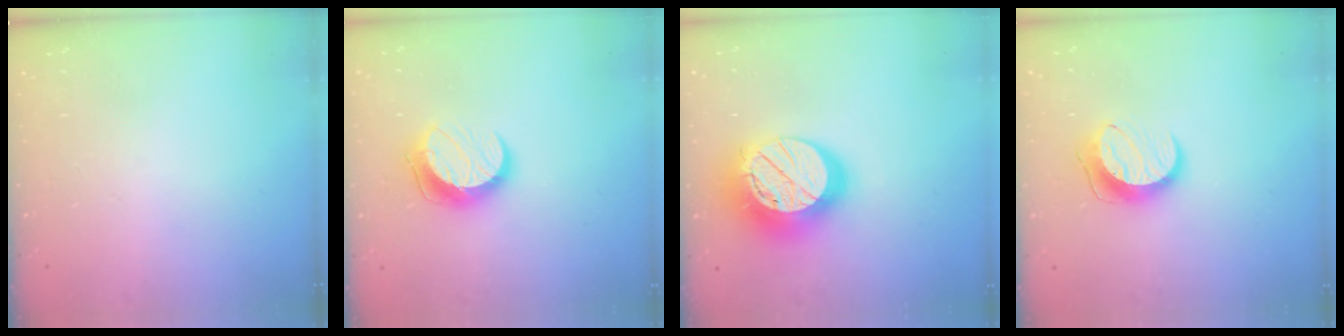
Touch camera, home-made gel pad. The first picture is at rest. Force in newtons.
{"total": 10.1, "press": 10.1, "slide": 0.2}
{"total": 21.8, "press": 21.7, "slide": 1.5}
{"total": 10.1, "press": 10.1, "slide": 0.5}